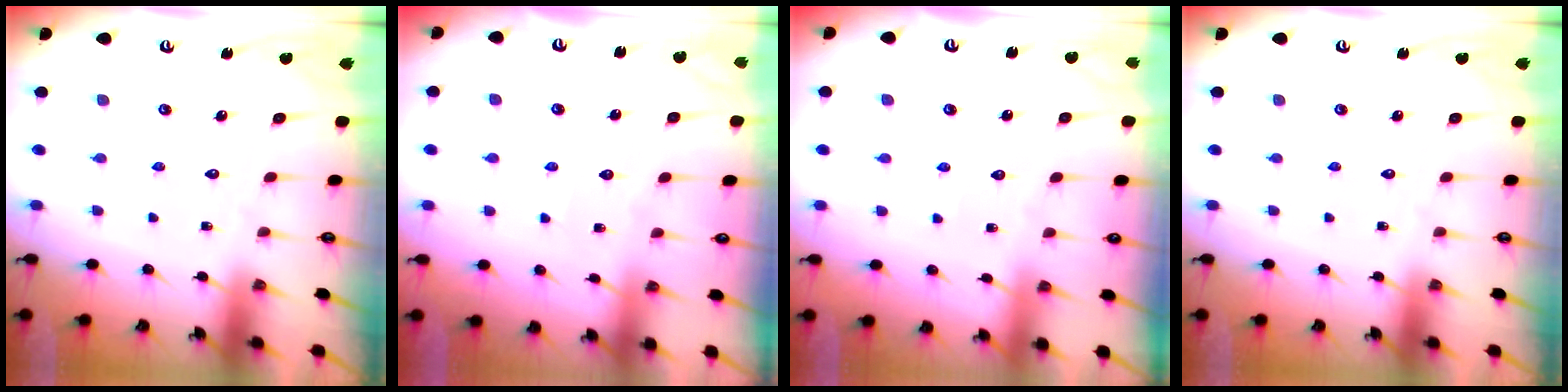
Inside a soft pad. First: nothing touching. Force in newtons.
{"total": 5.0, "press": 4.9, "slide": 0.6}
{"total": 2.4, "press": 2.3, "slide": 0.4}
{"total": 0.0}